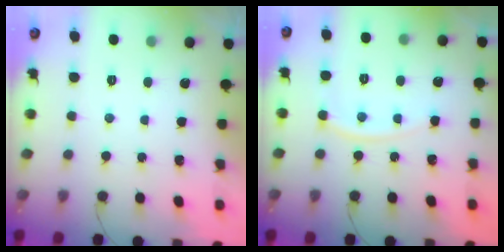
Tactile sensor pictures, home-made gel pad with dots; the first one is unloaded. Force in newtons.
{"total": 8.0, "press": 7.9, "slide": 1.0}